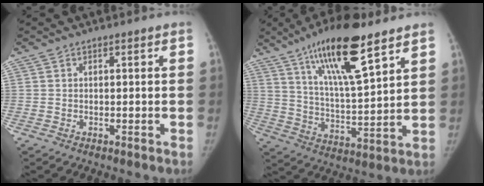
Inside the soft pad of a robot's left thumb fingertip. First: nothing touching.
{"total": 18.1, "force": [11.3, 4.2, 13.5], "torque": [-0.216, -0.053, 0.203]}